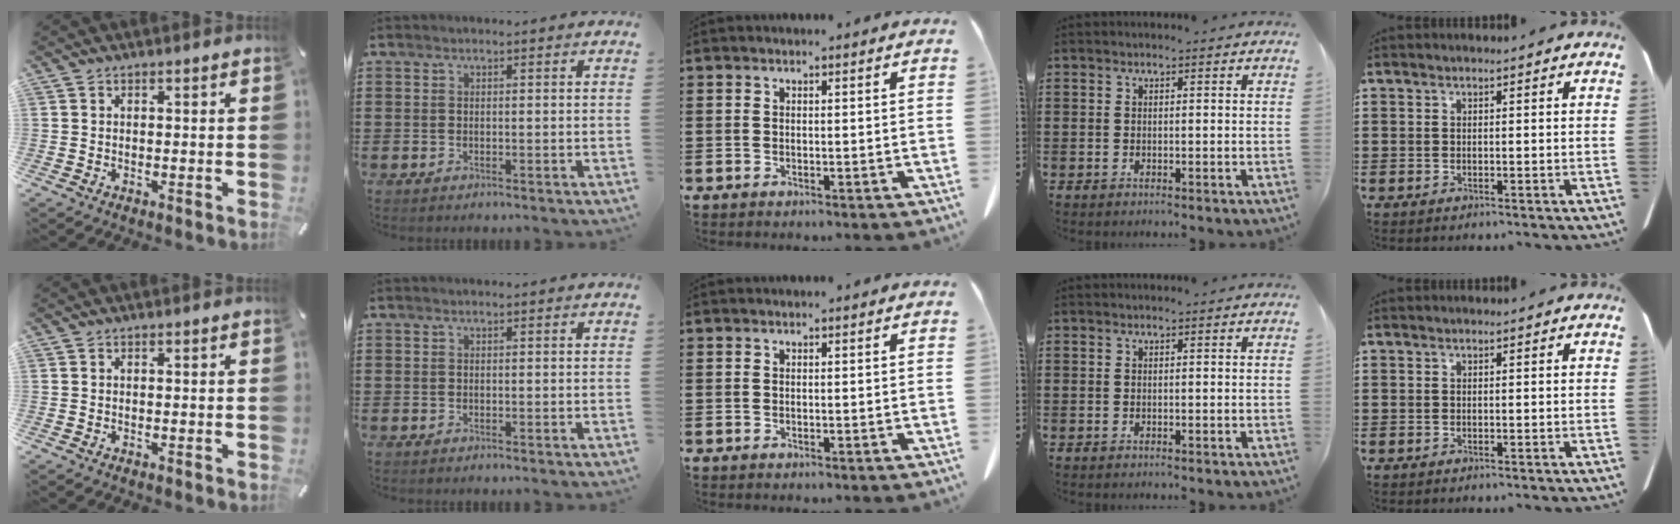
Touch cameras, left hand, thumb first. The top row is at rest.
{}